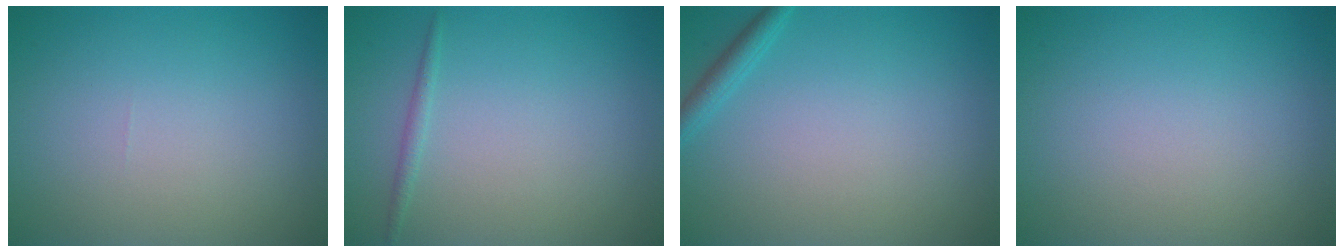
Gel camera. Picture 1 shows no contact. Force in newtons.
{"total": 0.8, "press": 0.8, "slide": 0.1}
{"total": 1.5, "press": 1.5, "slide": 0.2}
{"total": 0.0}